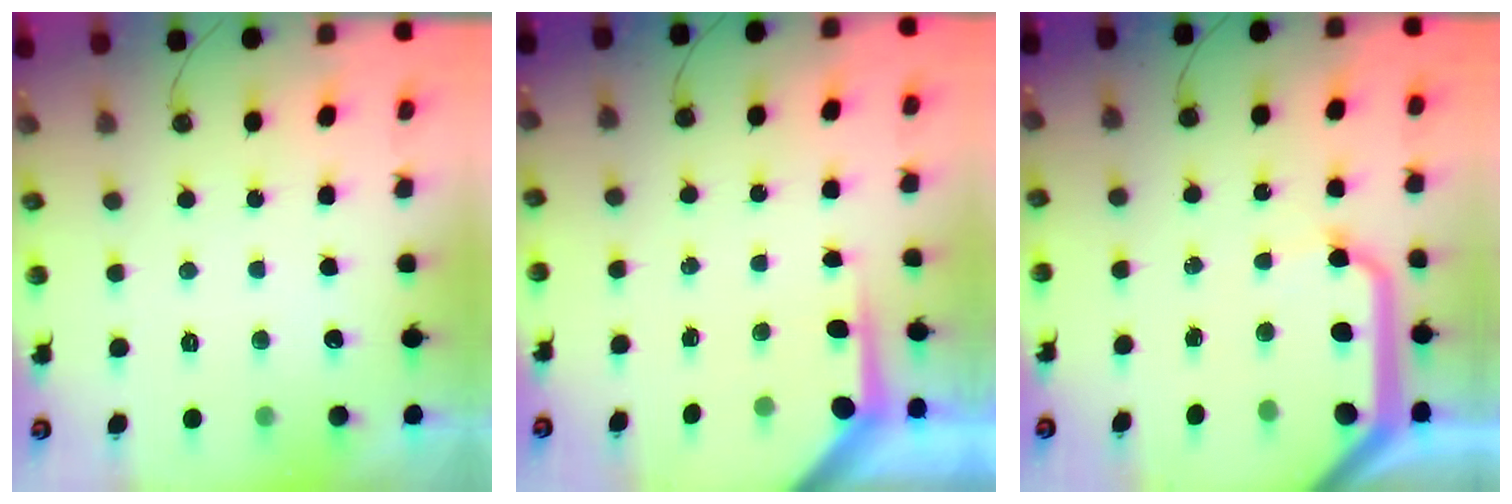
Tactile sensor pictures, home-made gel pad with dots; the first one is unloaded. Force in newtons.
{"total": 4.0, "press": 3.9, "slide": 0.4}
{"total": 15.6, "press": 15.4, "slide": 2.2}